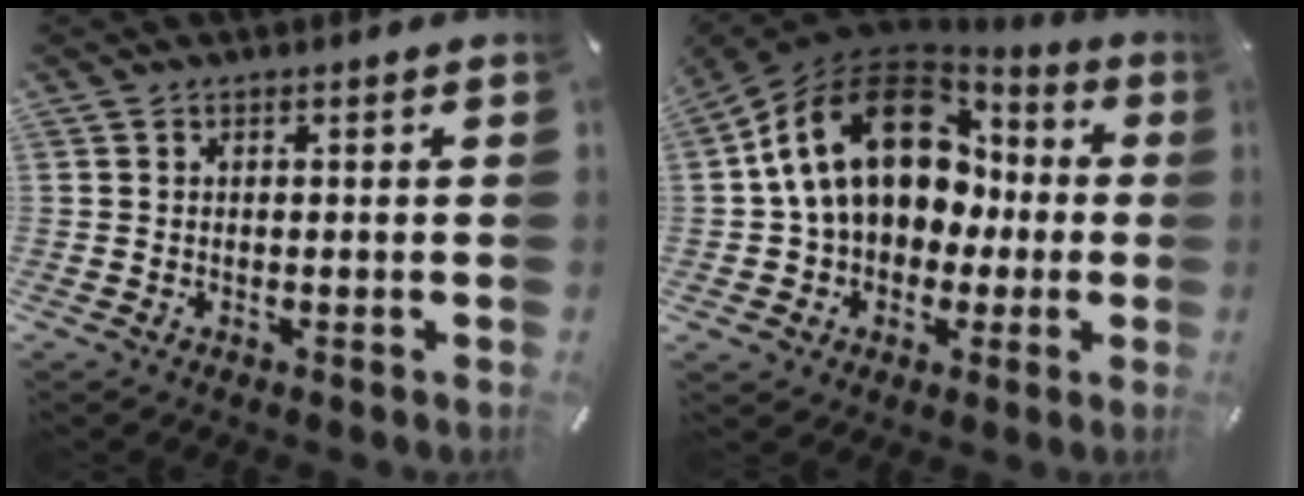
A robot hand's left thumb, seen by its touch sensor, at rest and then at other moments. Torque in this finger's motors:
{"motor_torque": [2.39, 2.62, 2.77, 0.00, 0.37]}